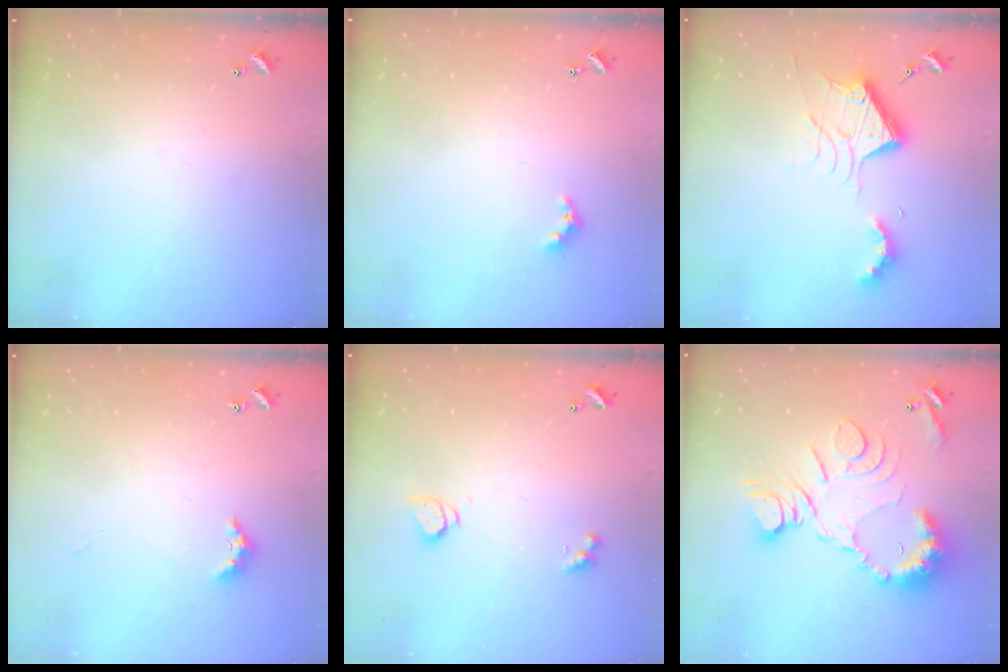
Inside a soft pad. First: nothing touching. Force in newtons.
{"total": 2.4, "press": 2.3, "slide": 0.5}
{"total": 11.3, "press": 11.3, "slide": 1.1}
{"total": 3.1, "press": 3.1, "slide": 0.6}
{"total": 1.8, "press": 1.8, "slide": 0.4}
{"total": 16.2, "press": 16.1, "slide": 2.0}